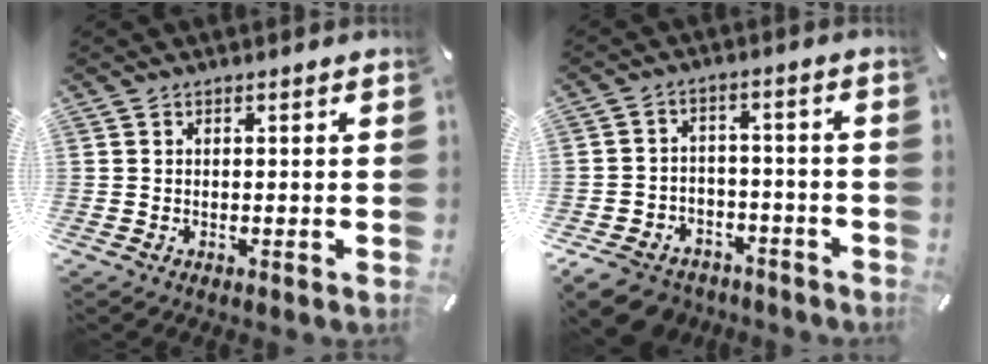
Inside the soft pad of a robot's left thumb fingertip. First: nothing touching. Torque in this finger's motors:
{"motor_torque": [0.59, 1.37, 0.47, 0.57, 0.25]}